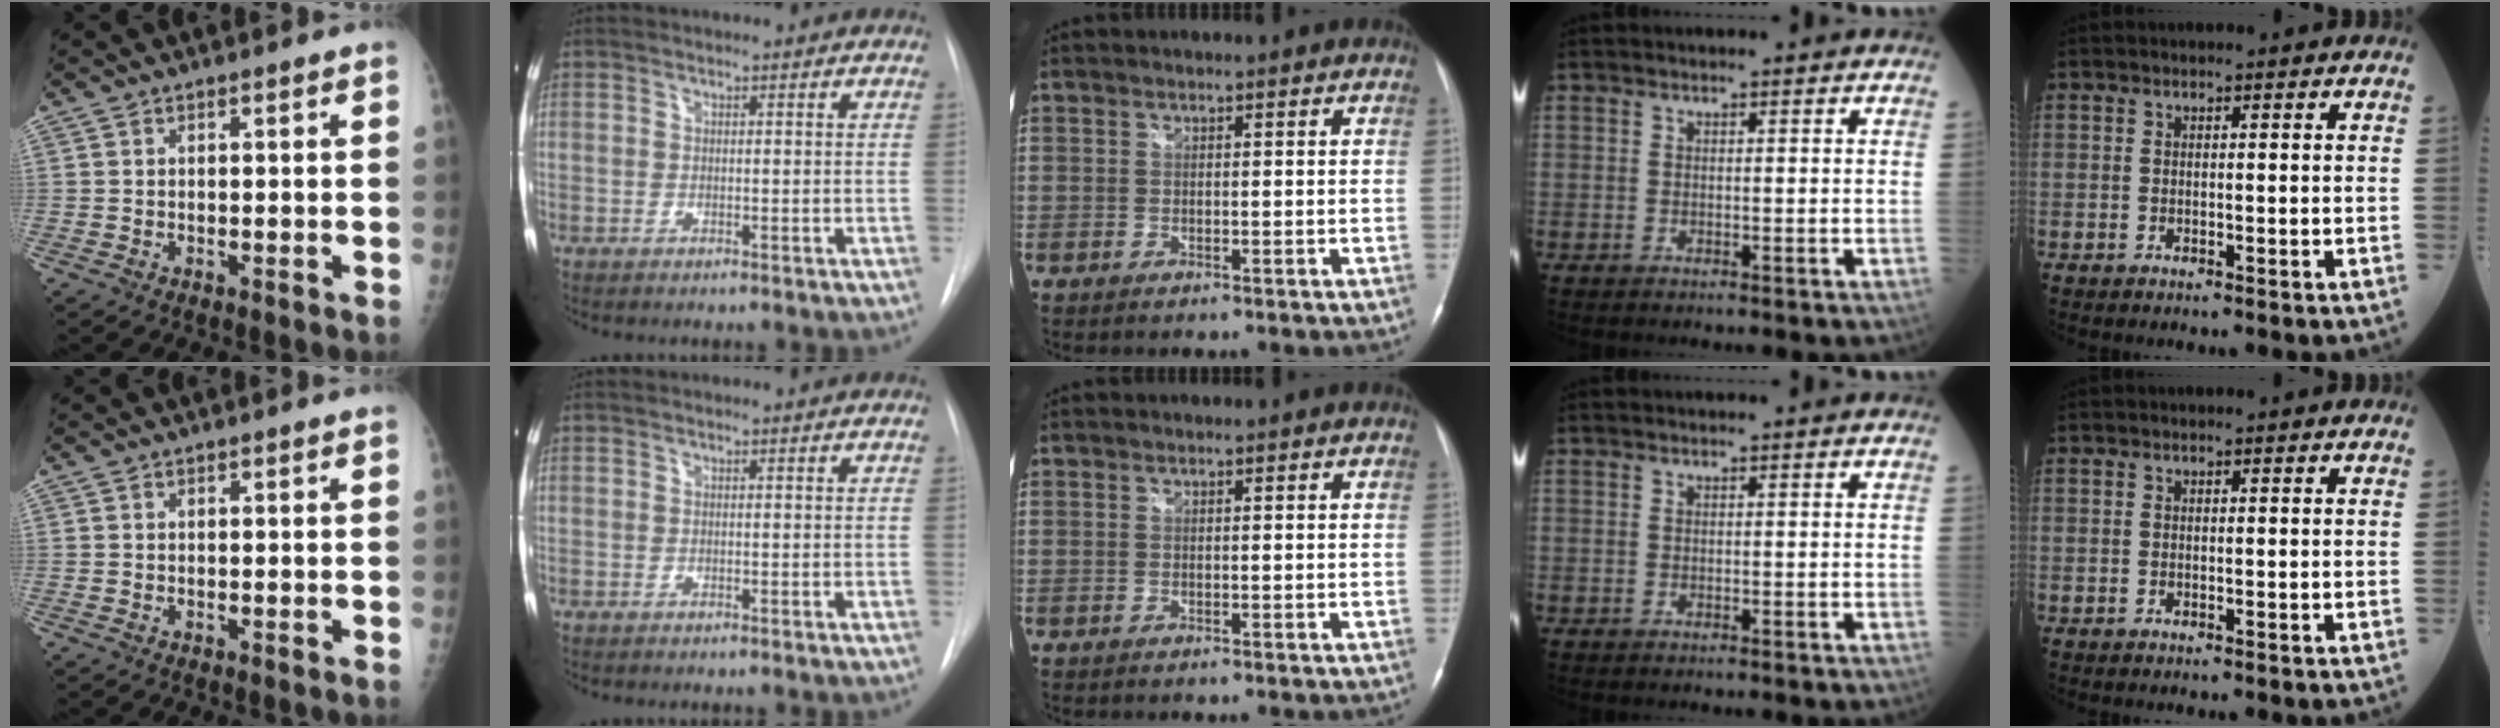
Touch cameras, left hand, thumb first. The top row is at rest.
{}